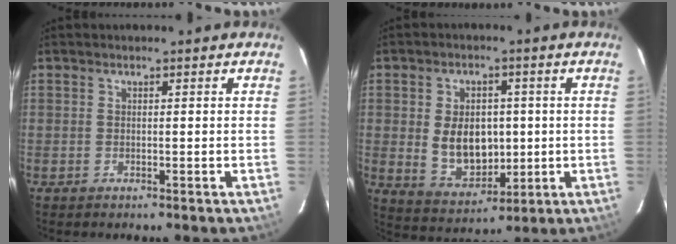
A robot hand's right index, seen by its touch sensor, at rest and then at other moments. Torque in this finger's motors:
{"motor_torque": [0.41, -0.16, 0.38, 0.06]}